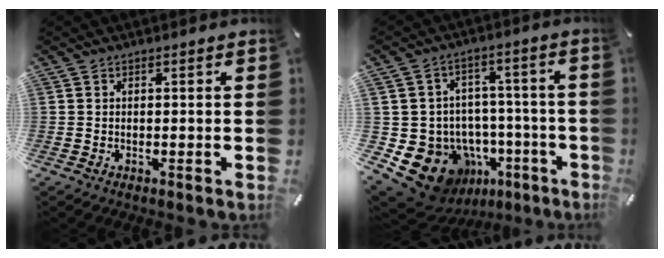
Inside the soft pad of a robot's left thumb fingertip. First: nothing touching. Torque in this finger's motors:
{"motor_torque": [1.18, 1.38, 0.46, 0.02, 0.25]}